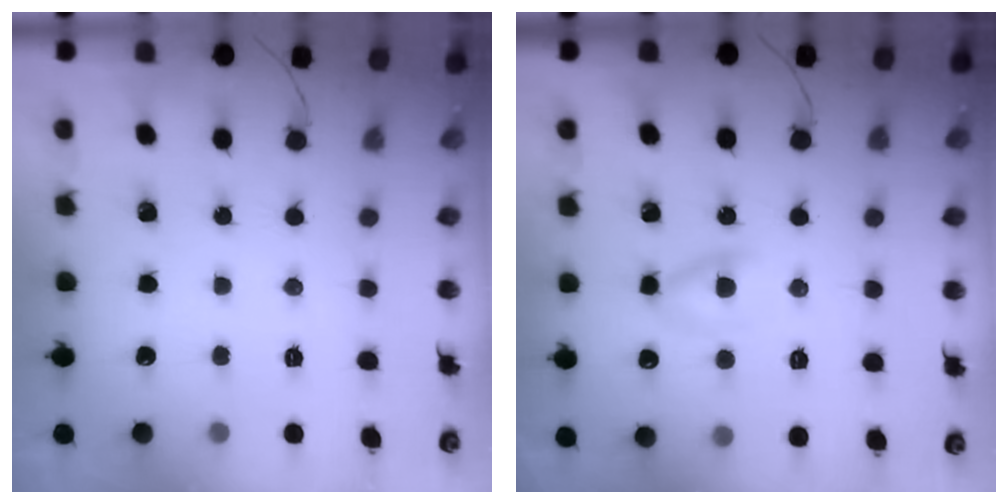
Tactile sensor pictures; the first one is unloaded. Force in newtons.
{"total": 5.6, "press": 5.4, "slide": 1.3}